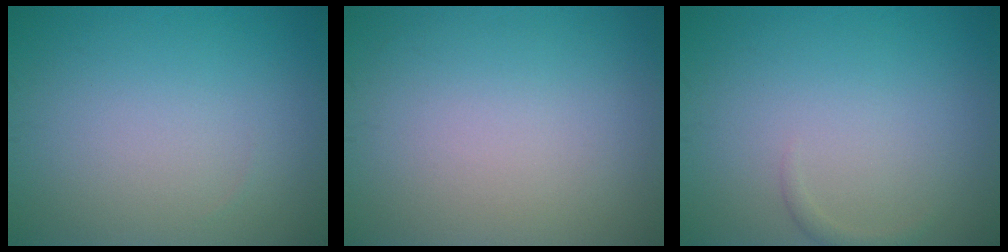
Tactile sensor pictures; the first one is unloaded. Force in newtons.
{"total": 0.0}
{"total": 0.7, "press": 0.7, "slide": 0.0}